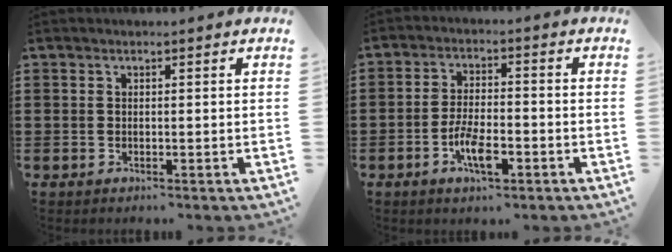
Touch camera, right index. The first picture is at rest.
{"total": 6.2, "force": [-2.7, 2.2, 5.1], "torque": [-0.102, 0.002, -0.050]}